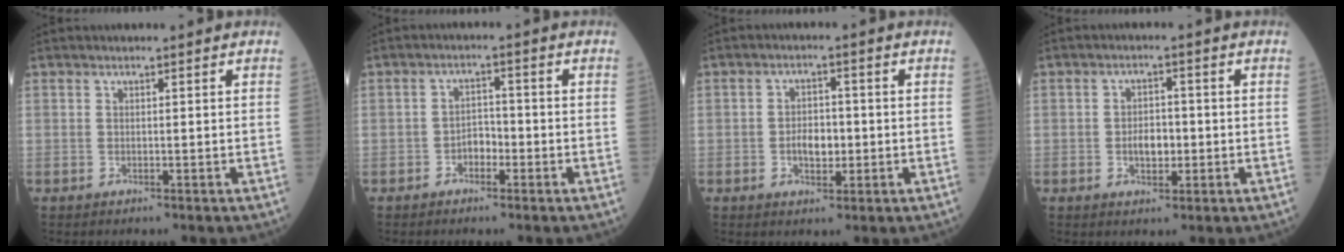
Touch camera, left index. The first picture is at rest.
{"total": 2.7, "force": [-1.4, 1.6, 1.7], "torque": [-0.025, 0.008, -0.028]}
{"total": 4.1, "force": [-0.7, 2.3, 3.3], "torque": [-0.057, 0.005, -0.011]}
{"total": 3.7, "force": [-0.7, 2.1, 2.9], "torque": [-0.050, 0.005, -0.009]}